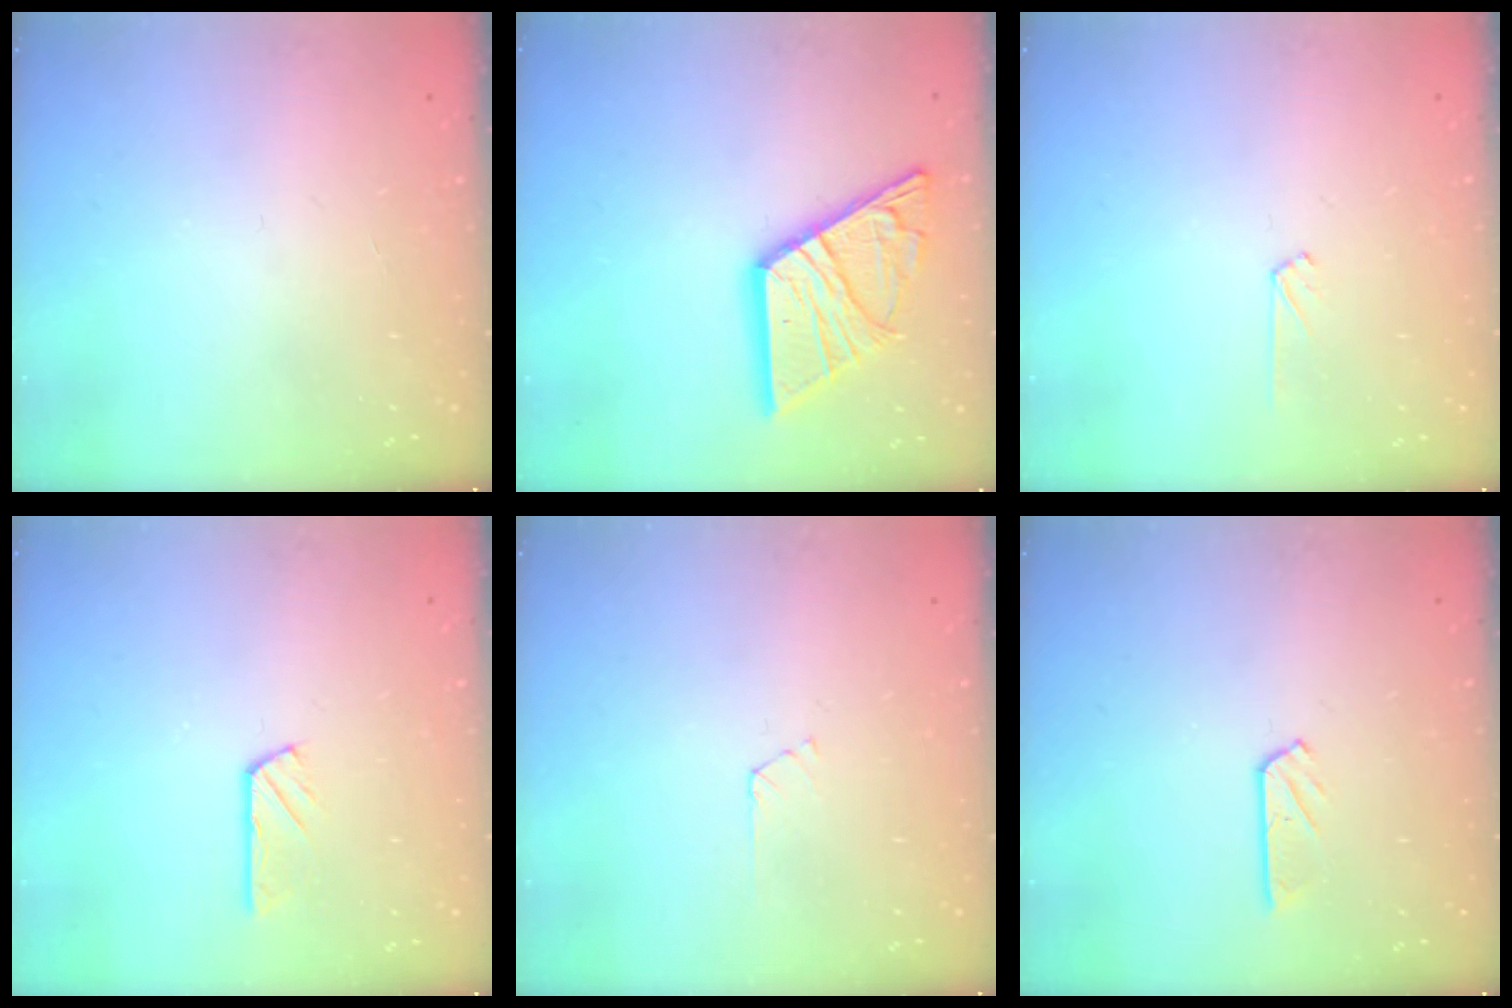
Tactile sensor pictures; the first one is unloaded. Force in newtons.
{"total": 17.5, "press": 17.5, "slide": 1.5}
{"total": 3.8, "press": 3.8, "slide": 0.4}
{"total": 2.9, "press": 2.9, "slide": 0.2}
{"total": 1.7, "press": 1.7, "slide": 0.3}
{"total": 4.2, "press": 4.2, "slide": 0.3}